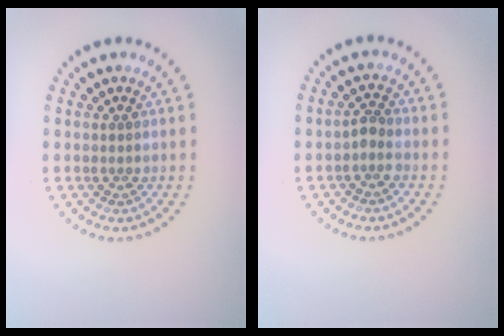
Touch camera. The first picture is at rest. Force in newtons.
{"total": 1.3, "press": 1.1, "slide": 0.6}